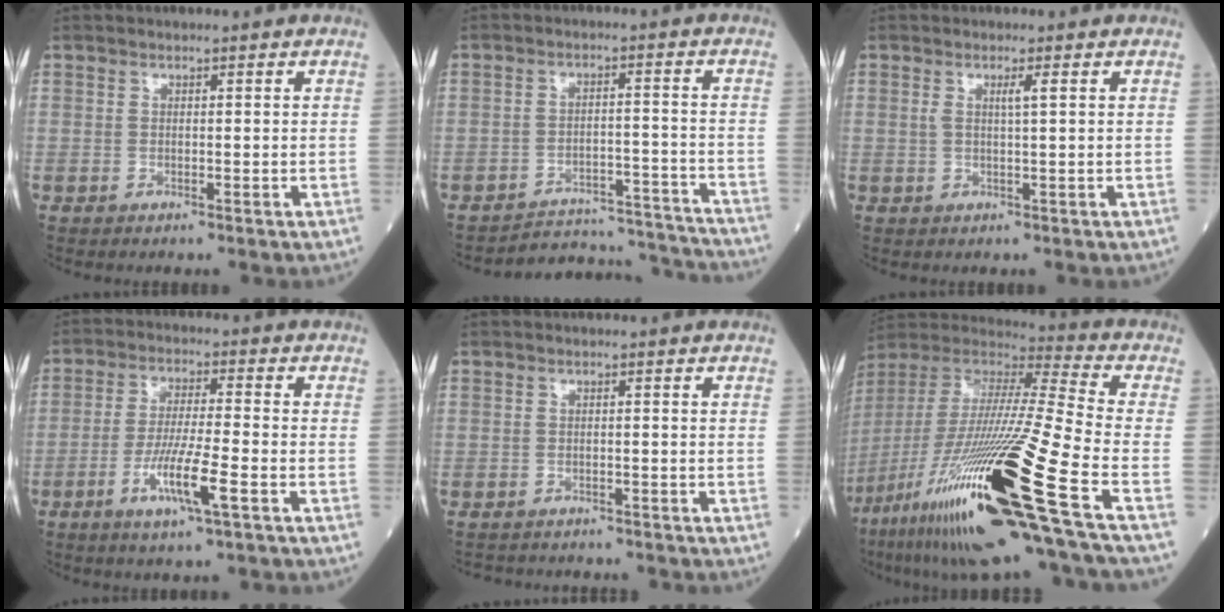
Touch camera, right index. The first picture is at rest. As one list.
[{"total": 12.9, "force": [-12.9, 0.9, -0.4], "torque": [0.018, 0.032, -0.170]}, {"total": 1.5, "force": [0.6, -0.2, 1.4], "torque": [-0.027, 0.002, 0.011]}, {"total": 8.0, "force": [-3.4, 0.1, 7.3], "torque": [-0.143, -0.011, -0.061]}, {"total": 3.7, "force": [-3.4, 1.3, 0.3], "torque": [-0.002, -0.003, -0.050]}, {"total": 32.7, "force": [-15.1, 1.1, 28.9], "torque": [-0.561, -0.067, -0.280]}]